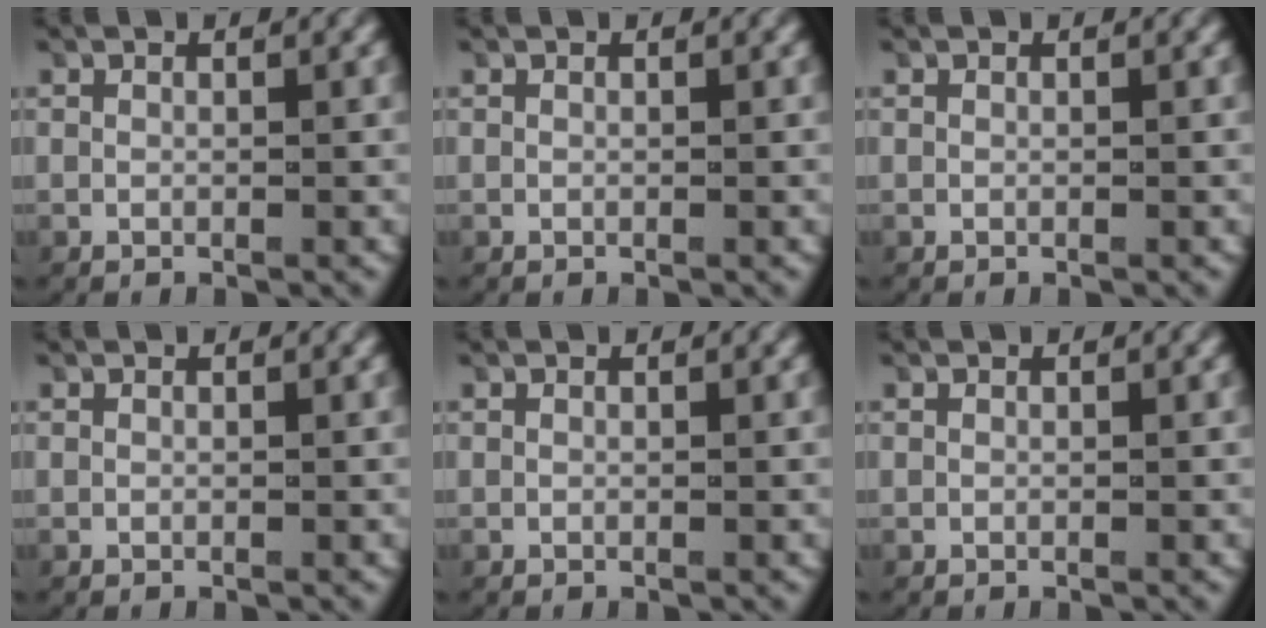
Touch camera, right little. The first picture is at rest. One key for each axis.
{"total": 0.0}
{"total": 0.0}
{"total": 0.0}
{"total": 0.0}
{"total": 0.0}